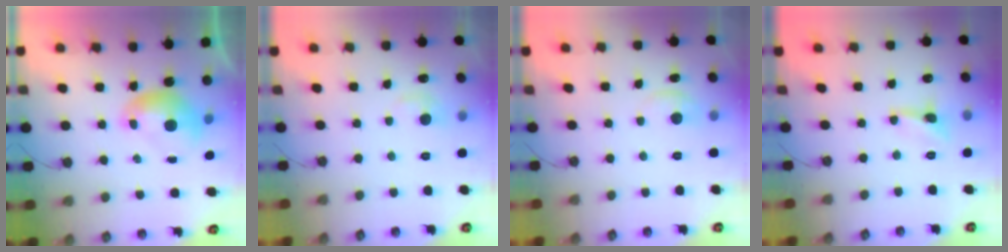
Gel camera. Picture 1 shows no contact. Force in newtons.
{"total": 0.8, "press": 0.4, "slide": 0.7}
{"total": 1.5, "press": 1.4, "slide": 0.5}
{"total": 0.0}